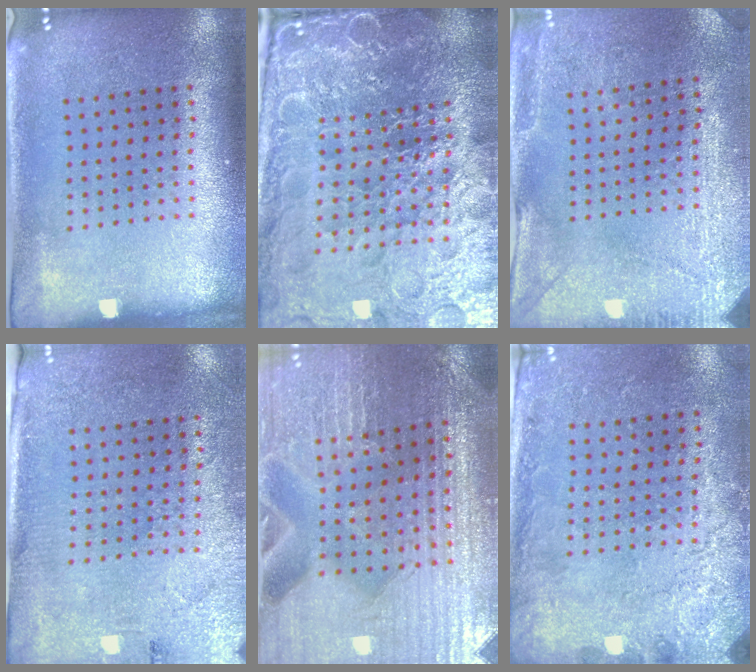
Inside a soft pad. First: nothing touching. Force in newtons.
{"total": 6.7, "press": 5.9, "slide": 3.1}
{"total": 2.9, "press": 2.7, "slide": 1.0}
{"total": 2.8, "press": 2.4, "slide": 1.3}
{"total": 3.3, "press": 3.3, "slide": 0.3}
{"total": 2.7, "press": 2.0, "slide": 1.8}